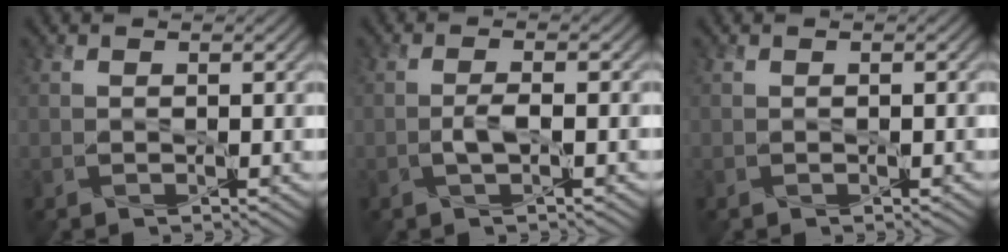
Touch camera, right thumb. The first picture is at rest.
{"total": 2.0, "force": [-0.5, 0.5, 1.8], "torque": [-0.038, 0.003, -0.012]}
{"total": 0.0}